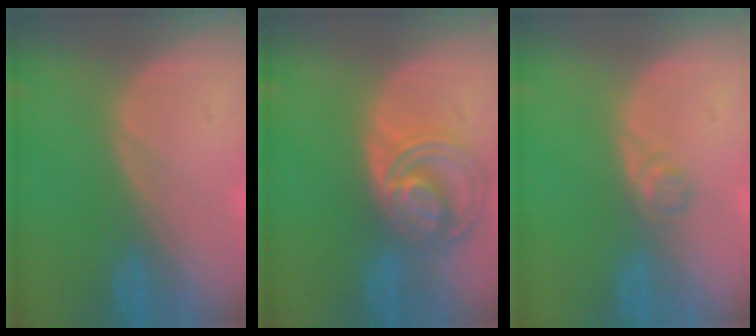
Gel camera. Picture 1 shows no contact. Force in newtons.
{"total": 8.7, "press": 7.5, "slide": 4.4}
{"total": 1.6, "press": 1.6, "slide": 0.2}